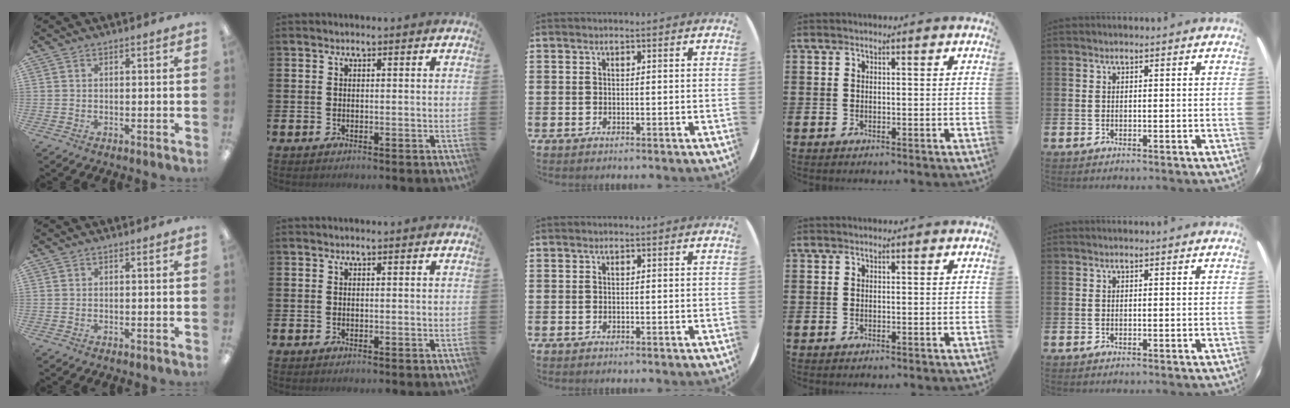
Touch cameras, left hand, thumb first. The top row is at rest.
{}